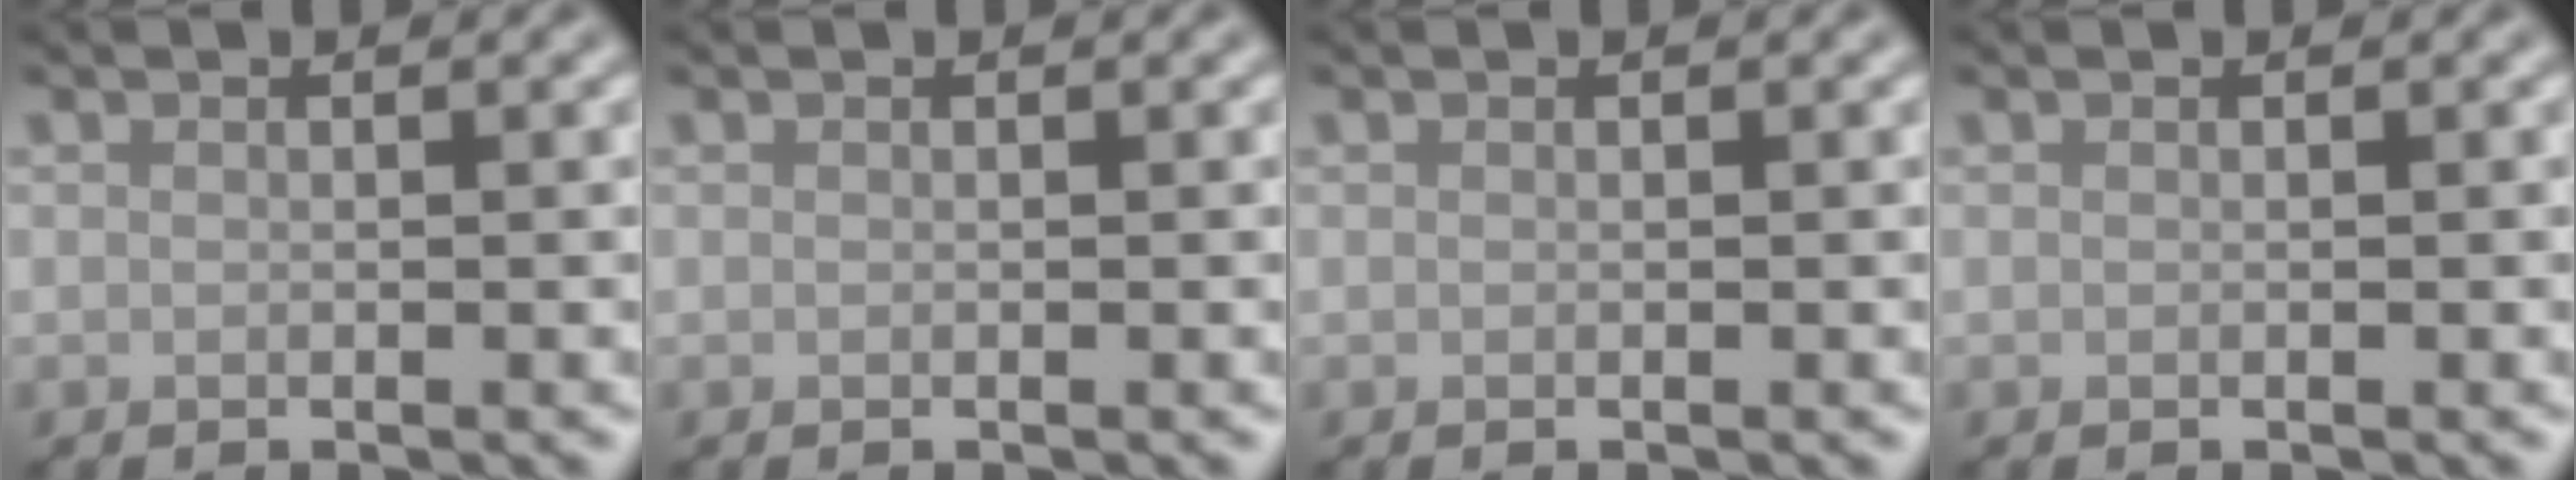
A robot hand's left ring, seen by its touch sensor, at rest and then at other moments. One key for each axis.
{"total": 0.0}
{"total": 0.0}
{"total": 0.0}